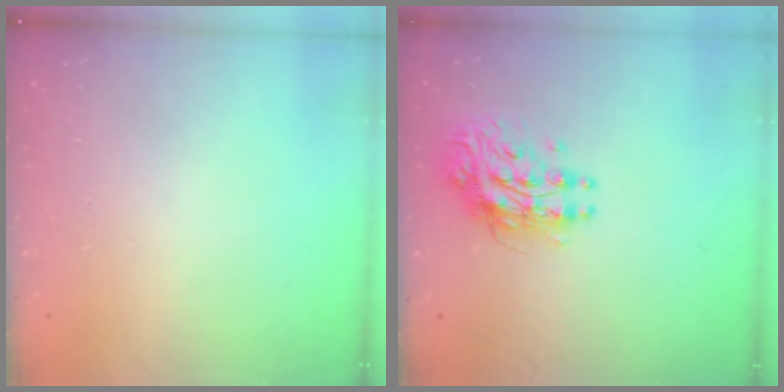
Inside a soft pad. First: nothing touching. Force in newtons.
{"total": 9.7, "press": 9.6, "slide": 0.9}